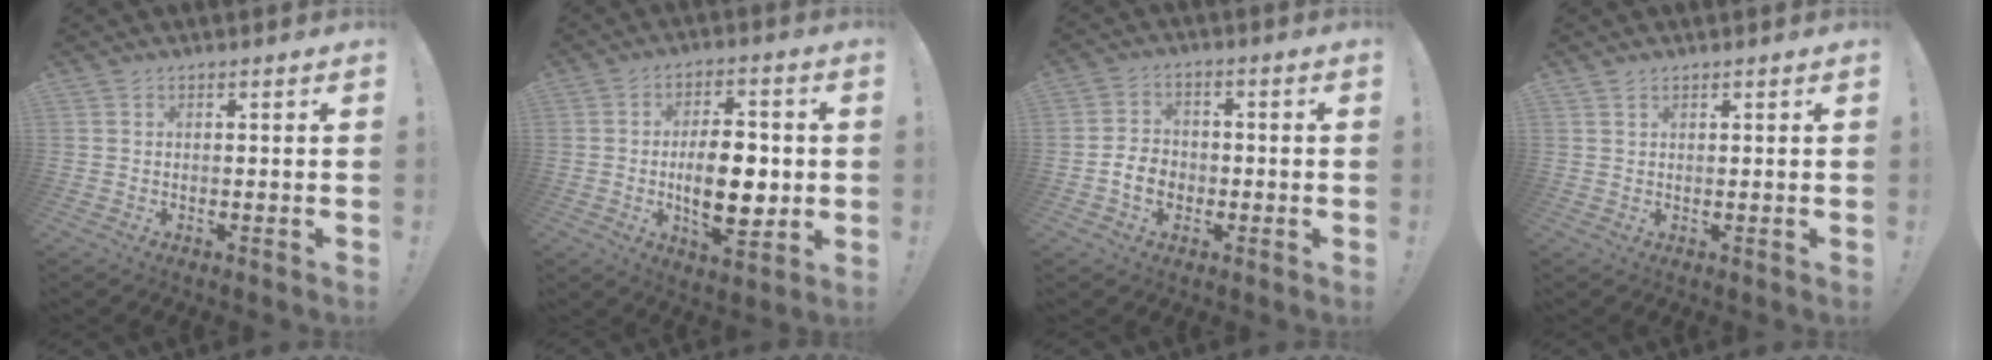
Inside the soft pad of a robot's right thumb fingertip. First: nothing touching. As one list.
[{"total": 14.5, "force": [-1.3, 7.2, 12.5], "torque": [-0.201, -0.004, -0.031]}, {"total": 7.2, "force": [-2.5, 5.9, 3.3], "torque": [-0.045, 0.013, -0.044]}, {"total": 1.0, "force": [0.8, 0.4, 0.3], "torque": [-0.001, -0.004, 0.015]}]